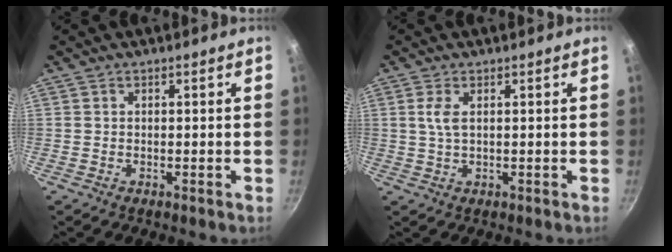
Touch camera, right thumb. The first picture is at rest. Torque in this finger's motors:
{"motor_torque": [0.02, 1.01, 0.56, 0.47, 0.11]}